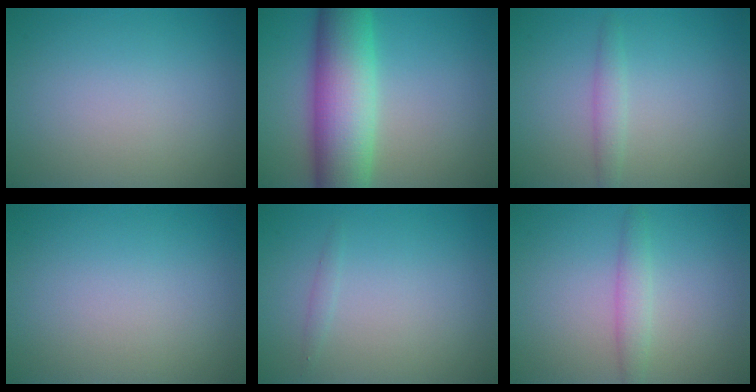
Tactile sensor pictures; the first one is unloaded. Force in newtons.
{"total": 10.3, "press": 10.3, "slide": 0.5}
{"total": 1.4, "press": 1.4, "slide": 0.0}
{"total": 0.0}
{"total": 0.6, "press": 0.6, "slide": 0.0}
{"total": 1.9, "press": 1.9, "slide": 0.0}